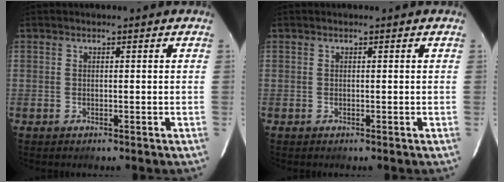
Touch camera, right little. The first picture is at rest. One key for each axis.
{"total": 0.0}